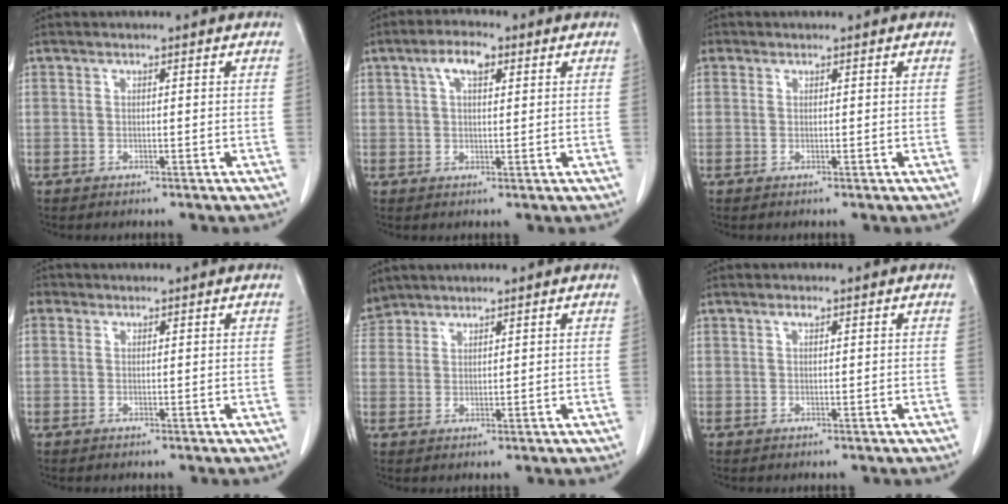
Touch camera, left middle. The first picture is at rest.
{"total": 4.6, "force": [2.1, 1.9, 3.7], "torque": [-0.072, 0.015, 0.038]}
{"total": 1.0, "force": [0.5, 0.9, 0.1], "torque": [0.004, 0.005, 0.006]}
{"total": 1.4, "force": [0.7, 1.2, 0.3], "torque": [0.000, 0.006, 0.008]}
{"total": 4.6, "force": [4.1, 1.9, 0.0], "torque": [-0.001, 0.012, 0.084]}
{"total": 0.8, "force": [0.5, 0.3, 0.5], "torque": [-0.011, 0.001, 0.009]}